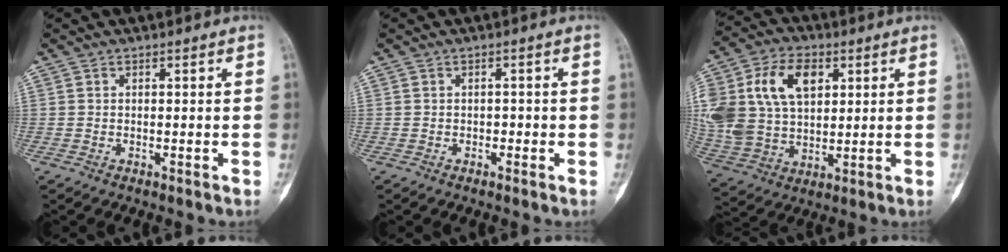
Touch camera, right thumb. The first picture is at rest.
{"total": 1.2, "force": [-0.4, 0.9, 0.6], "torque": [-0.001, 0.004, -0.009]}
{"total": 19.3, "force": [5.4, 12.8, 13.4], "torque": [-0.272, 0.004, 0.107]}